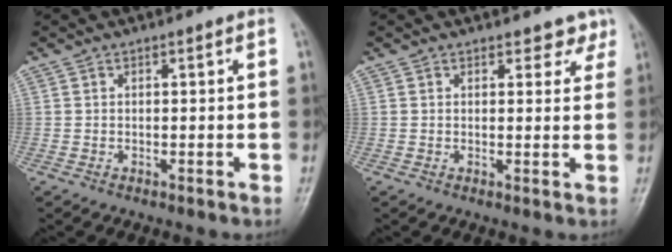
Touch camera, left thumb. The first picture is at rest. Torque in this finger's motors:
{"motor_torque": [0.05, 0.15, -0.43, -0.06, -0.01]}